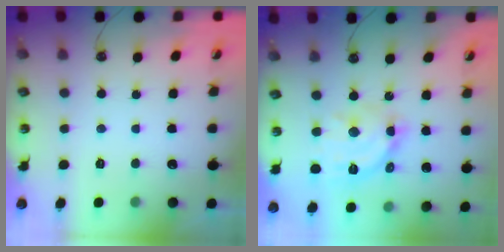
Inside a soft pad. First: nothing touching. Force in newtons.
{"total": 14.2, "press": 14.2, "slide": 1.1}